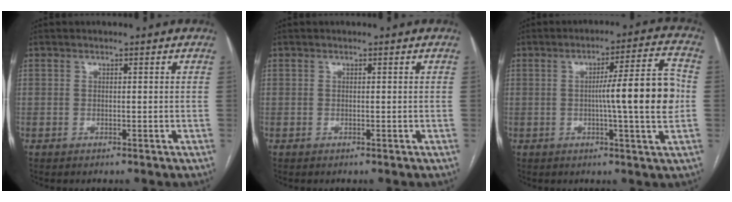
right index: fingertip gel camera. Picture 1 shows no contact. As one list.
[{"total": 0.0}, {"total": 11.3, "force": [-0.4, -0.4, 11.3], "torque": [-0.163, 0.009, -0.010]}]